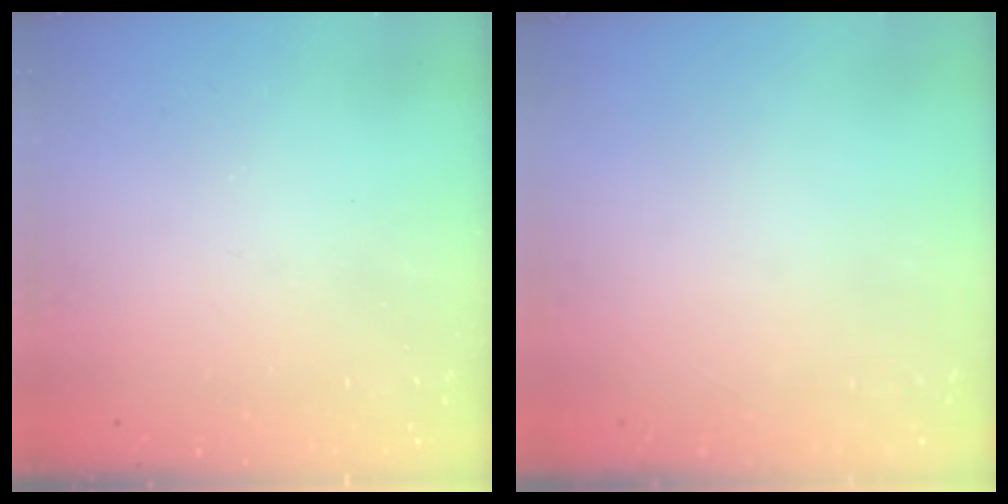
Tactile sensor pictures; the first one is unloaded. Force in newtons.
{"total": 0.0}